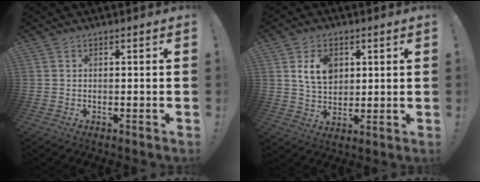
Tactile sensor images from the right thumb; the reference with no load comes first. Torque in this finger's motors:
{"motor_torque": [1.35, 1.30, 0.26, -0.14, 0.00]}